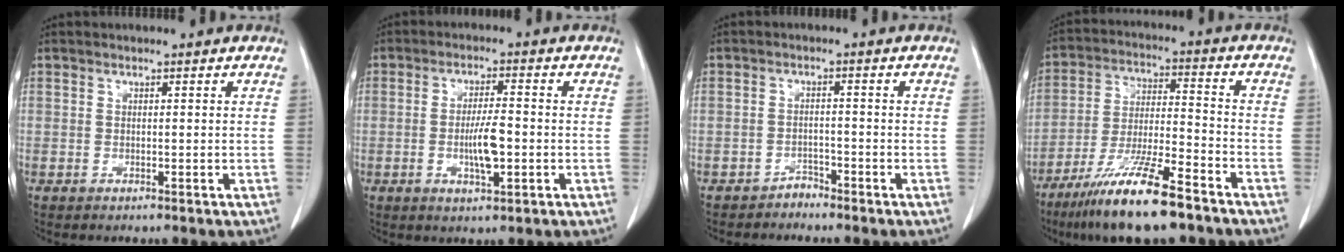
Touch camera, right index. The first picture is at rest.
{"total": 5.6, "force": [-1.1, 1.1, 5.4], "torque": [-0.101, -0.004, -0.017]}
{"total": 1.8, "force": [-1.7, 0.6, -0.1], "torque": [0.004, 0.001, -0.028]}
{"total": 14.6, "force": [-10.2, 1.4, 10.3], "torque": [-0.204, -0.034, -0.186]}